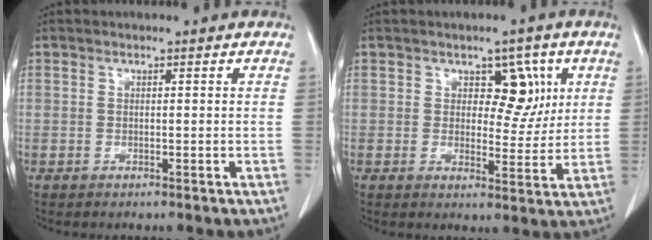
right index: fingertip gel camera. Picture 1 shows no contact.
{"total": 6.1, "force": [2.3, 3.8, 4.3], "torque": [-0.043, 0.007, 0.033]}